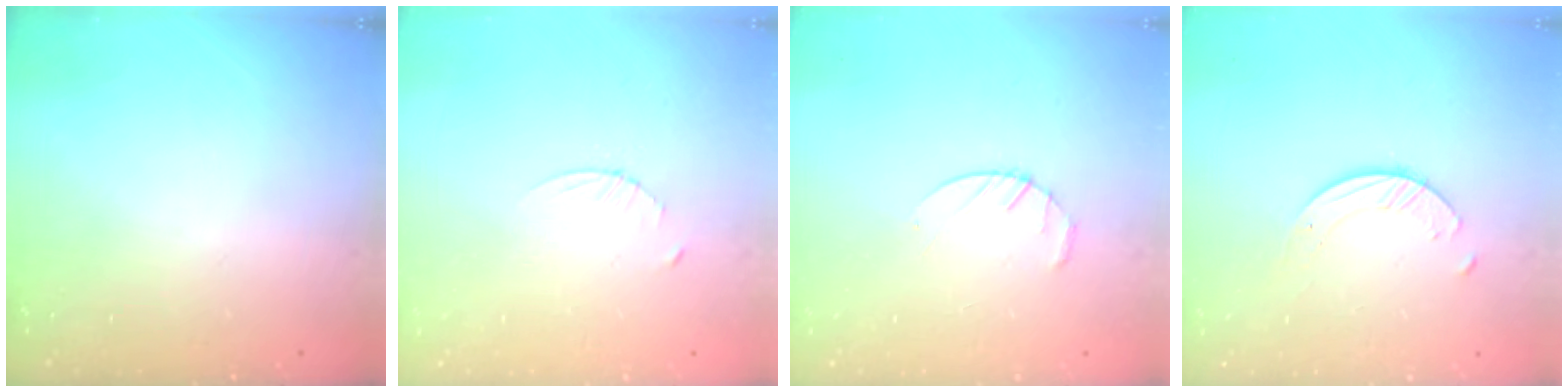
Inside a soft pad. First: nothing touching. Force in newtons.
{"total": 2.3, "press": 2.3, "slide": 0.3}
{"total": 3.2, "press": 3.2, "slide": 0.5}
{"total": 3.8, "press": 3.8, "slide": 0.4}